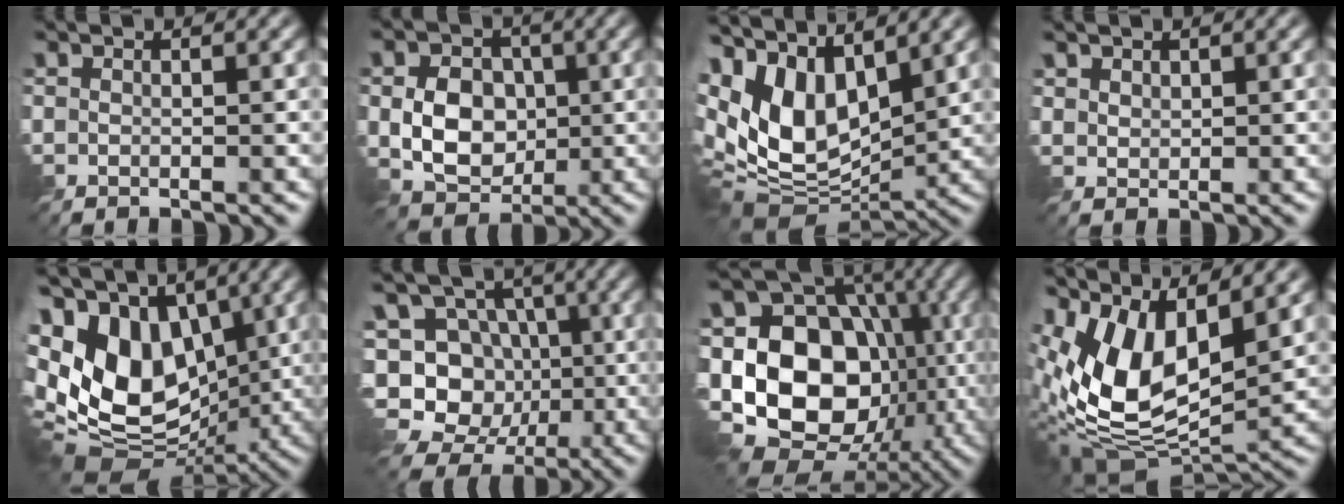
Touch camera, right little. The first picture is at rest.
{"total": 6.3, "force": [-0.5, 4.9, 4.0], "torque": [-0.069, -0.002, -0.017]}
{"total": 12.3, "force": [2.1, 7.4, 9.7], "torque": [-0.217, 0.002, 0.037]}
{"total": 1.3, "force": [0.8, 0.9, 0.3], "torque": [-0.010, 0.000, 0.020]}
{"total": 15.3, "force": [0.6, 10.5, 11.1], "torque": [-0.246, -0.009, 0.015]}
{"total": 13.9, "force": [-3.9, 12.3, 5.2], "torque": [-0.145, 0.026, -0.079]}
{"total": 19.4, "force": [-3.6, 14.3, 12.6], "torque": [-0.208, 0.016, -0.079]}
{"total": 11.8, "force": [3.0, 6.1, 9.6], "torque": [-0.207, -0.005, 0.050]}